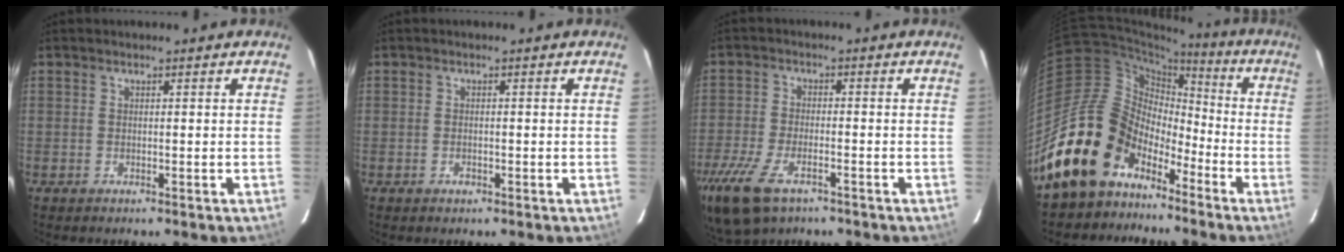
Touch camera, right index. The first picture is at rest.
{"total": 1.1, "force": [-0.6, 0.8, 0.5], "torque": [-0.009, -0.001, -0.008]}
{"total": 15.7, "force": [-9.6, 7.3, 10.0], "torque": [-0.250, -0.049, -0.174]}
{"total": 17.4, "force": [-11.8, 11.5, 5.6], "torque": [-0.125, 0.032, -0.209]}